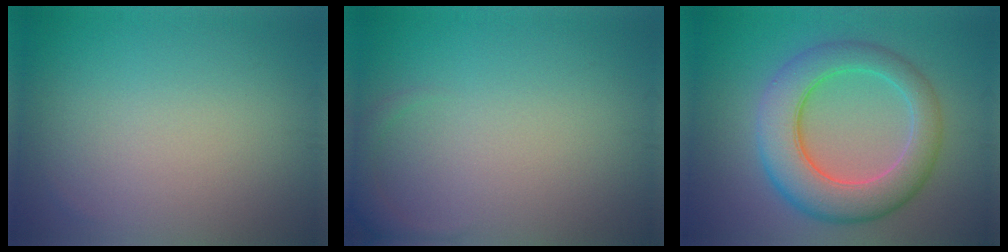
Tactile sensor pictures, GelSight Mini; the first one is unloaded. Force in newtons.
{"total": 1.4, "press": 1.4, "slide": 0.1}
{"total": 7.9, "press": 7.9, "slide": 0.1}